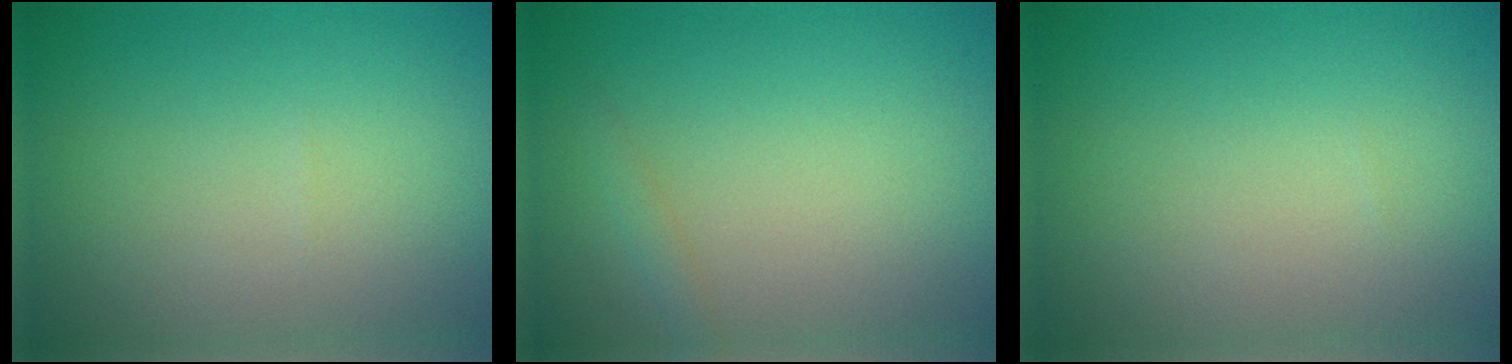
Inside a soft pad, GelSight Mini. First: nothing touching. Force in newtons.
{"total": 1.0, "press": 1.0, "slide": 0.0}
{"total": 0.0}